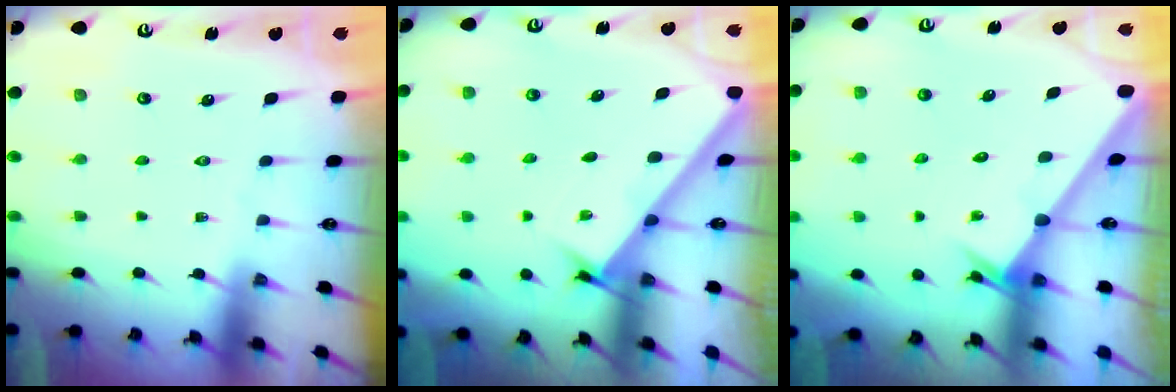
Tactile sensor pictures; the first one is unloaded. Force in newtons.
{"total": 2.7, "press": 2.6, "slide": 0.3}
{"total": 2.6, "press": 2.6, "slide": 0.1}